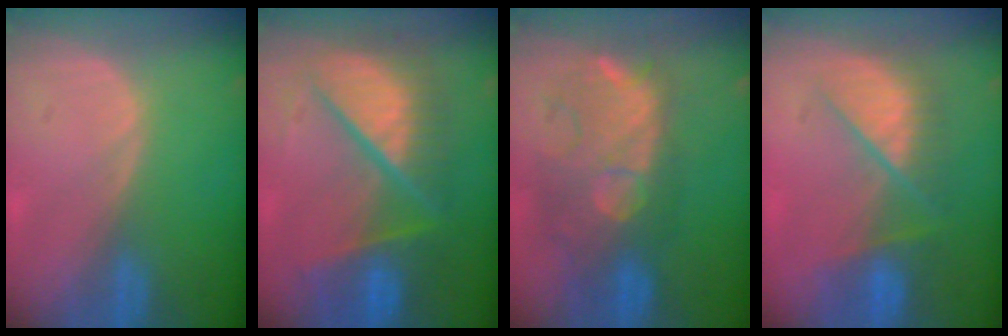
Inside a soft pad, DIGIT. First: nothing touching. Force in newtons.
{"total": 11.0, "press": 10.9, "slide": 1.4}
{"total": 10.2, "press": 9.7, "slide": 3.4}
{"total": 7.3, "press": 7.3, "slide": 0.5}